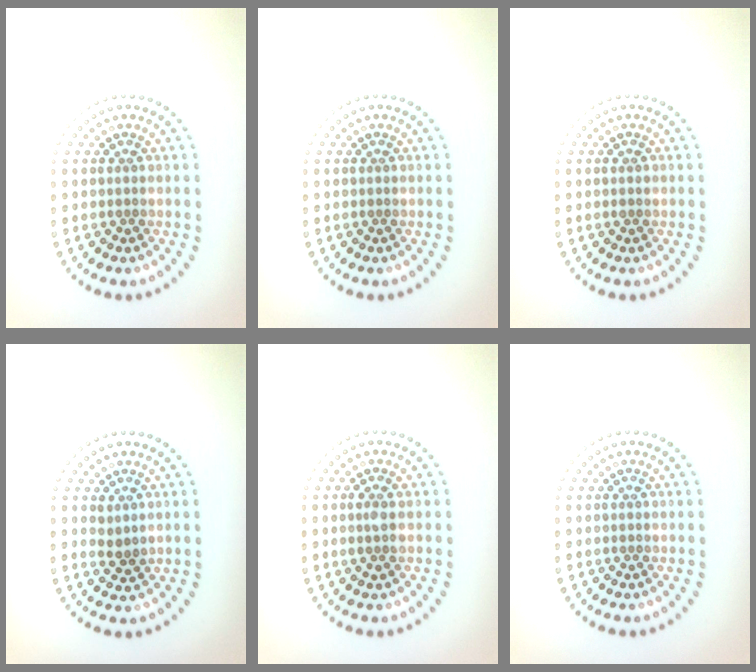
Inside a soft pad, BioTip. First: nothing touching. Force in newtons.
{"total": 0.0}
{"total": 0.5, "press": 0.5, "slide": 0.1}
{"total": 1.3, "press": 1.2, "slide": 0.6}
{"total": 1.4, "press": 1.4, "slide": 0.3}
{"total": 0.0}